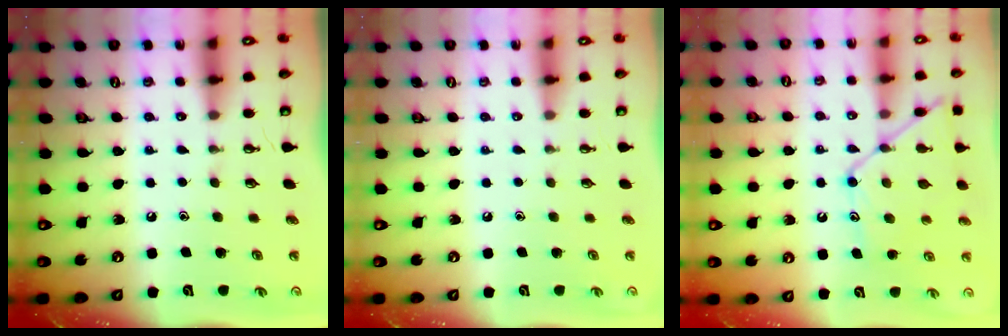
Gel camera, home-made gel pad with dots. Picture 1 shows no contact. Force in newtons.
{"total": 0.0}
{"total": 12.4, "press": 12.4, "slide": 1.0}